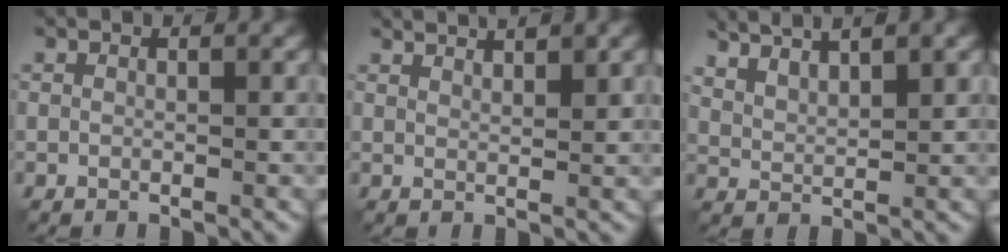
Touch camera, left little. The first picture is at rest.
{"total": 3.1, "force": [2.5, 0.6, 1.7], "torque": [-0.012, 0.004, 0.032]}
{"total": 6.0, "force": [4.6, 1.8, 3.4], "torque": [-0.053, 0.019, 0.064]}